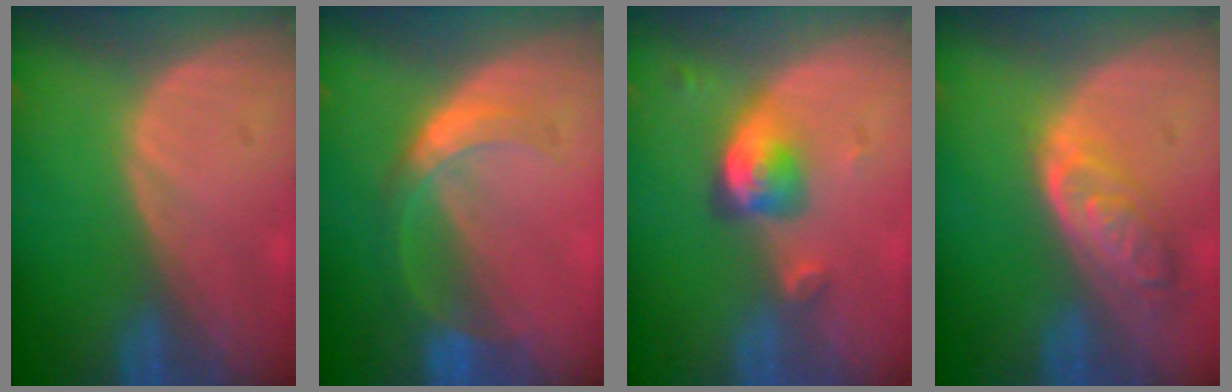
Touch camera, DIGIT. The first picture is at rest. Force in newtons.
{"total": 5.4, "press": 5.0, "slide": 2.2}
{"total": 5.1, "press": 4.9, "slide": 1.6}
{"total": 6.5, "press": 5.9, "slide": 2.7}